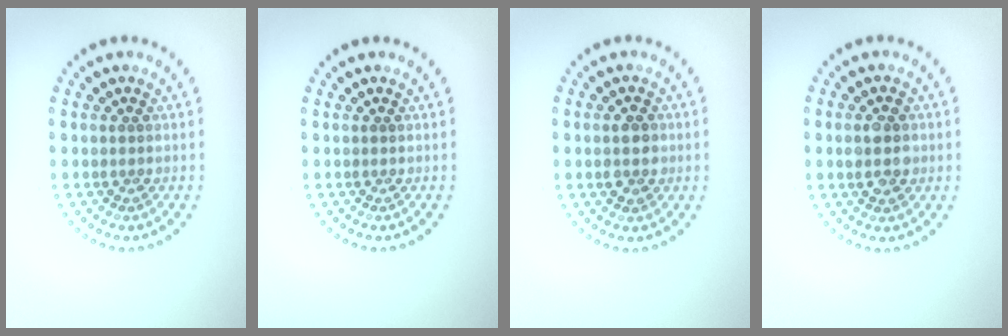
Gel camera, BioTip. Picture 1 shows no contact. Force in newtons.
{"total": 0.0}
{"total": 2.7, "press": 2.7, "slide": 0.1}
{"total": 2.8, "press": 2.8, "slide": 0.2}